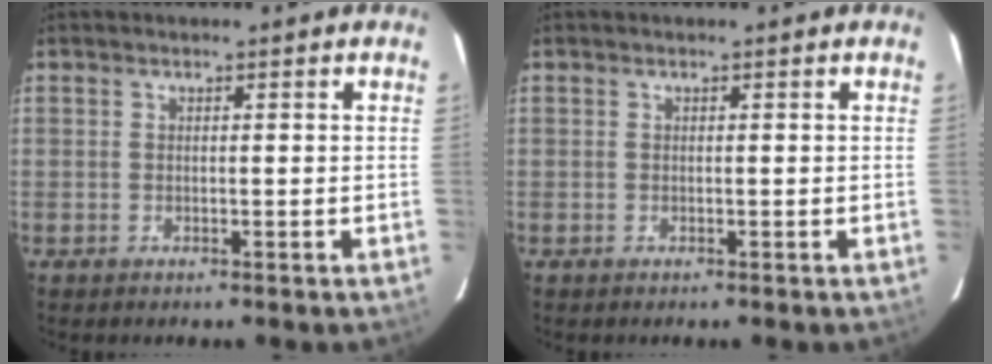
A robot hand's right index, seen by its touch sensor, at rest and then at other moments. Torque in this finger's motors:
{"motor_torque": [-0.02, -0.02, 0.00, 0.00]}